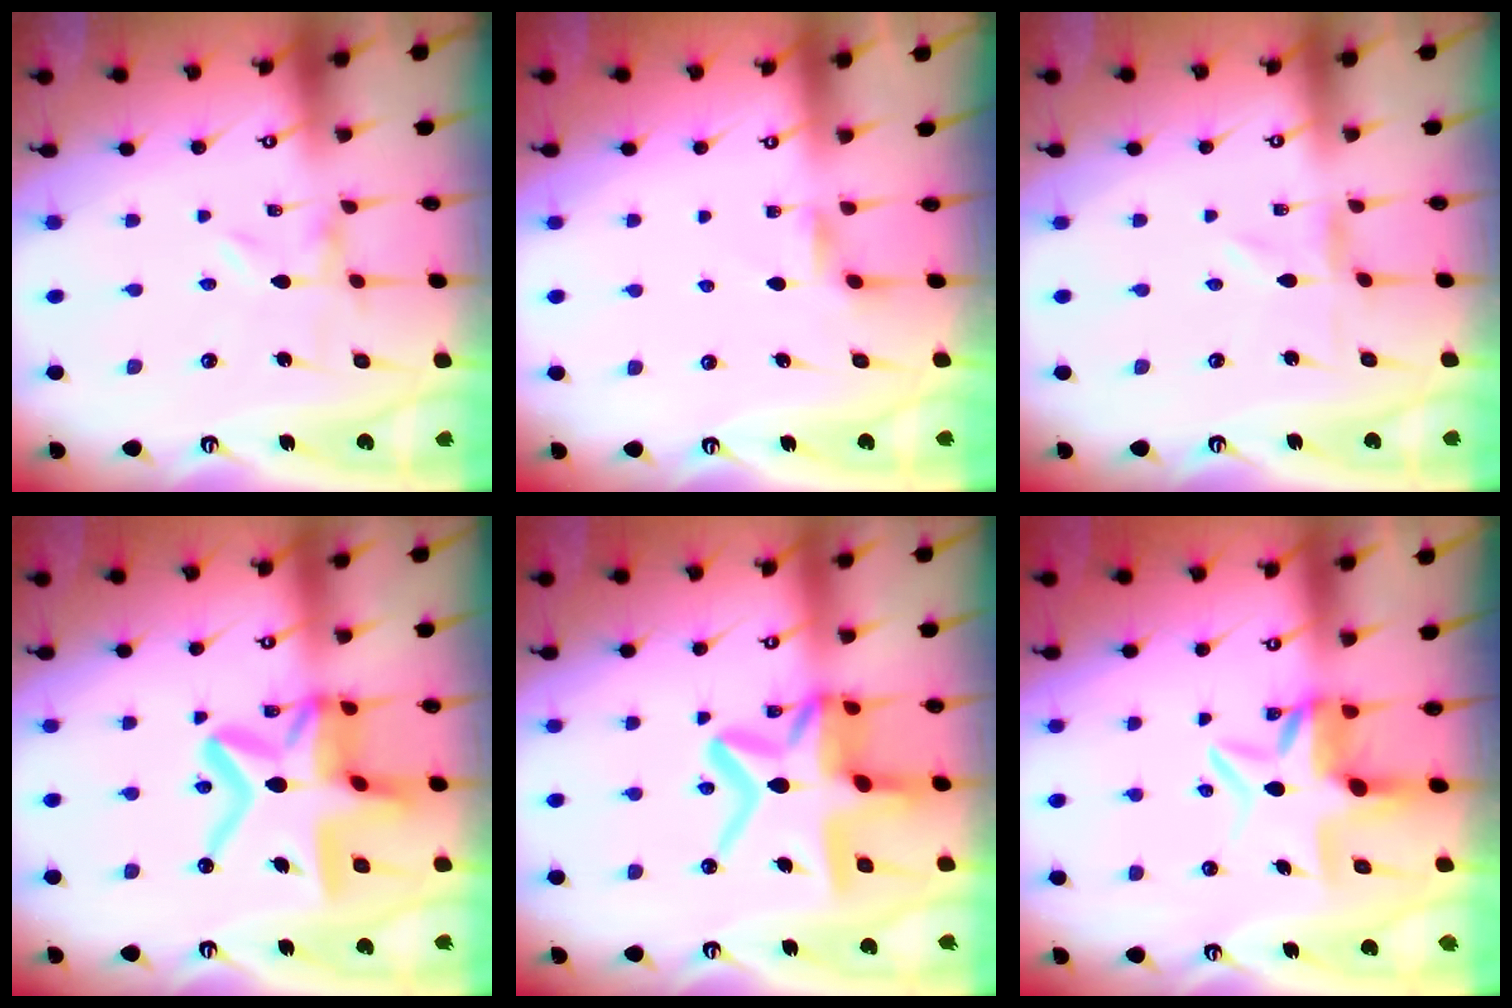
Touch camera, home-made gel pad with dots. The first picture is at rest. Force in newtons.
{"total": 2.2, "press": 2.2, "slide": 0.4}
{"total": 0.7, "press": 0.7, "slide": 0.1}
{"total": 21.1, "press": 21.0, "slide": 1.9}
{"total": 18.3, "press": 18.2, "slide": 1.8}
{"total": 7.2, "press": 7.1, "slide": 0.8}